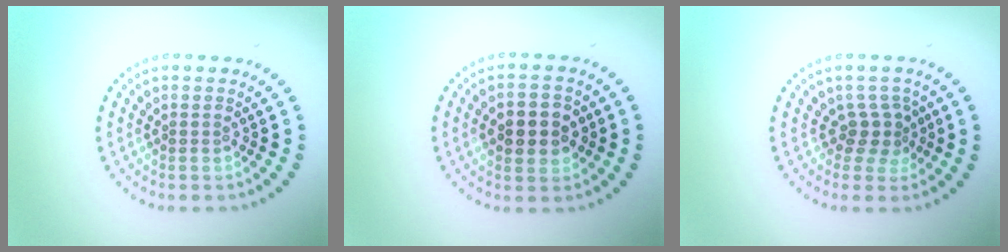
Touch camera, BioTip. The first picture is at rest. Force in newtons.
{"total": 3.8, "press": 3.7, "slide": 0.3}
{"total": 2.2, "press": 1.5, "slide": 1.6}